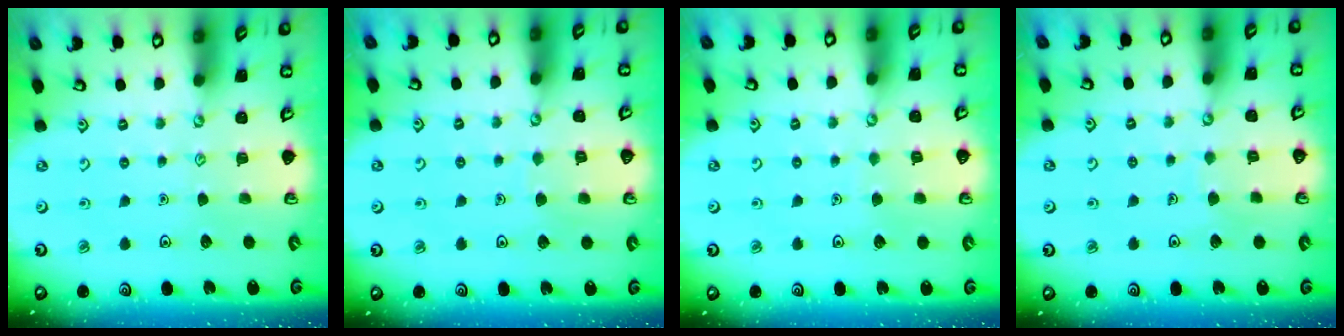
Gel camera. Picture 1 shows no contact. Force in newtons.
{"total": 4.7, "press": 4.7, "slide": 0.4}
{"total": 2.5, "press": 2.5, "slide": 0.3}
{"total": 2.7, "press": 2.7, "slide": 0.1}